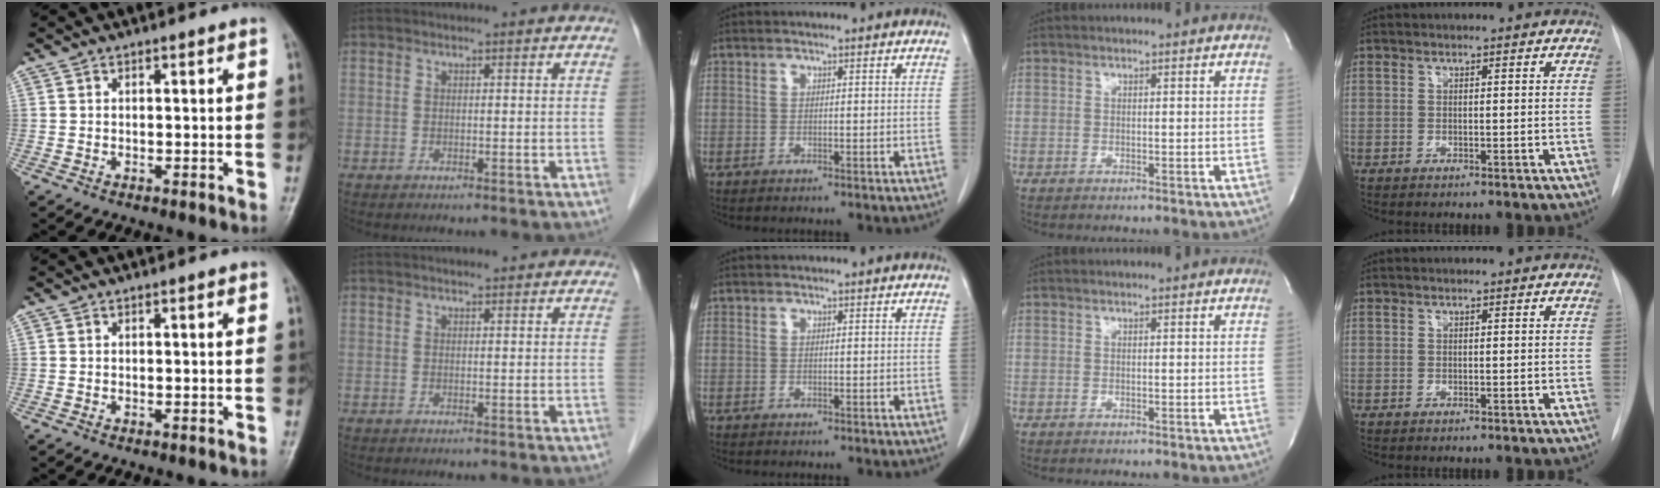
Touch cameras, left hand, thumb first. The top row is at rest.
{"index": {"total": 1.9, "force": [1.6, 0.4, 0.9], "torque": [-0.015, 0.013, 0.024]}}